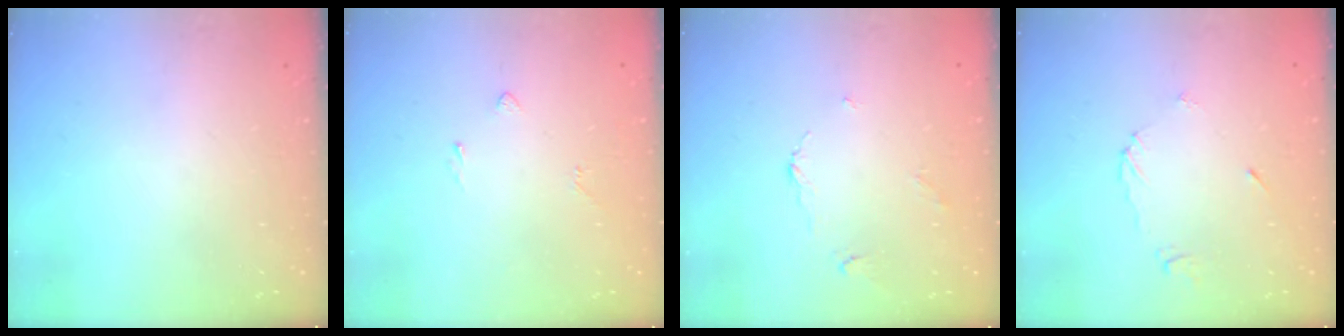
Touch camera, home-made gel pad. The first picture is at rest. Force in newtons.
{"total": 2.0, "press": 1.9, "slide": 0.8}
{"total": 2.6, "press": 2.5, "slide": 0.4}
{"total": 4.9, "press": 4.9, "slide": 0.1}